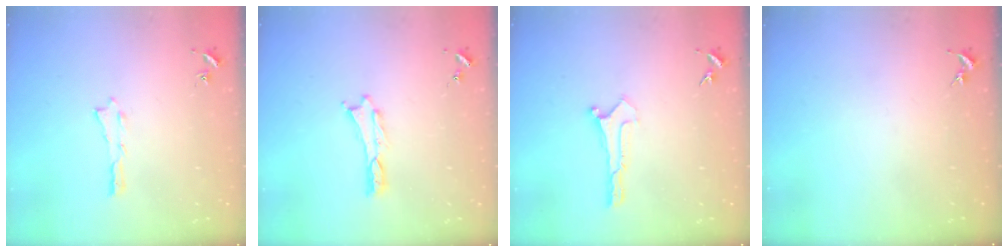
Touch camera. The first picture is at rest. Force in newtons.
{"total": 0.0}
{"total": 0.0}
{"total": 0.0}